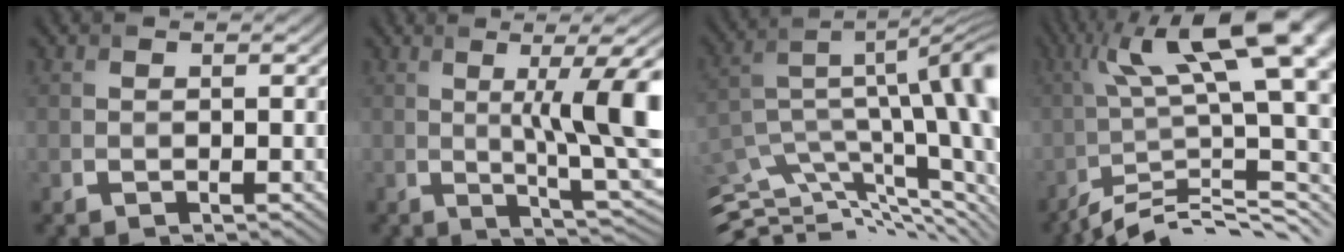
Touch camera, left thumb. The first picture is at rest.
{"total": 12.7, "force": [1.1, 2.5, 12.4], "torque": [-0.145, 0.016, 0.032]}
{"total": 12.7, "force": [-3.2, 5.8, 10.8], "torque": [-0.195, -0.016, -0.038]}
{"total": 15.4, "force": [-2.5, 3.9, 14.7], "torque": [-0.227, 0.013, -0.037]}